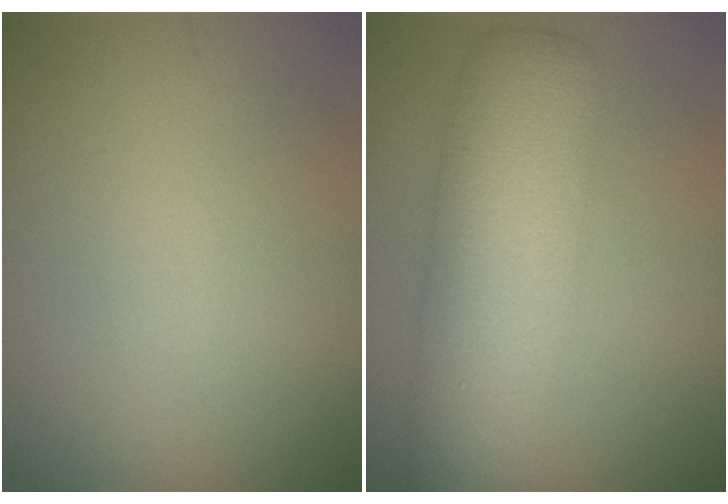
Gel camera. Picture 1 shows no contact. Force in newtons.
{"total": 8.8, "press": 8.8, "slide": 0.0}